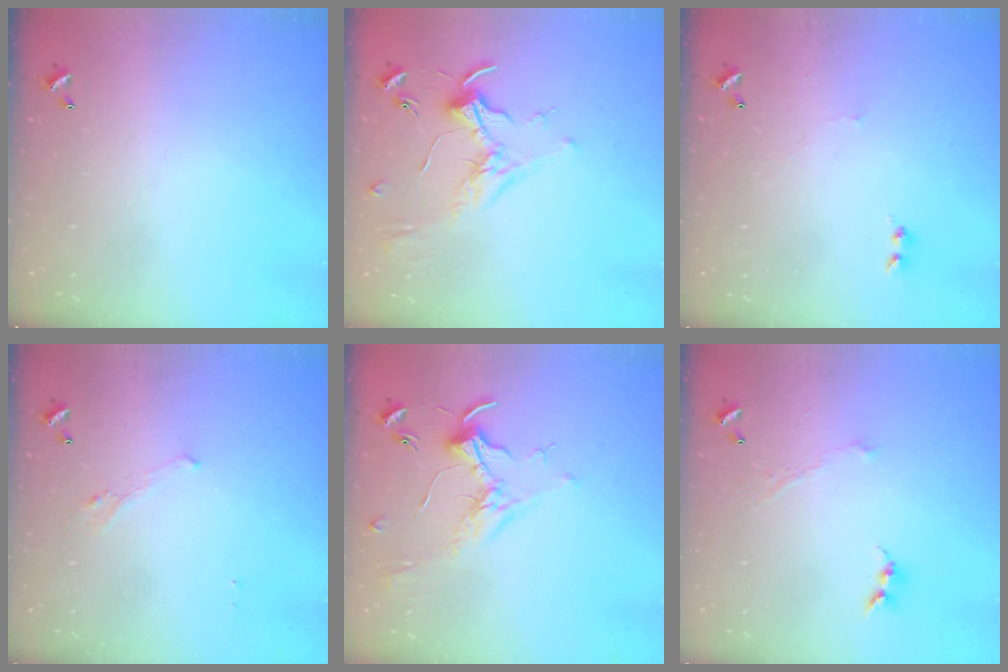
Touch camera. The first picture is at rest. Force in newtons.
{"total": 1.8, "press": 1.6, "slide": 0.7}
{"total": 1.5, "press": 1.4, "slide": 0.6}
{"total": 0.8, "press": 0.4, "slide": 0.7}
{"total": 1.7, "press": 1.6, "slide": 0.7}
{"total": 1.0, "press": 0.9, "slide": 0.4}